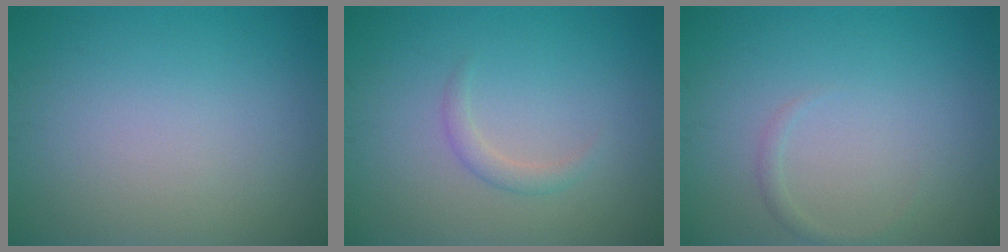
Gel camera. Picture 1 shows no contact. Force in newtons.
{"total": 1.3, "press": 1.3, "slide": 0.1}
{"total": 0.8, "press": 0.8, "slide": 0.0}